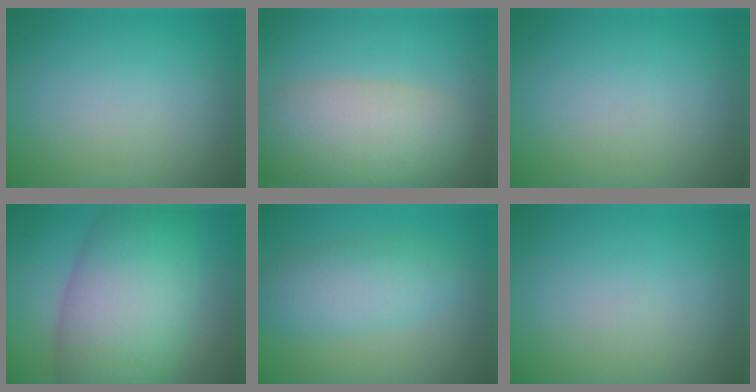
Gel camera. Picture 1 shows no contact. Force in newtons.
{"total": 7.6, "press": 7.6, "slide": 0.4}
{"total": 0.0}
{"total": 11.8, "press": 11.8, "slide": 0.3}
{"total": 4.4, "press": 4.4, "slide": 0.3}
{"total": 0.0}